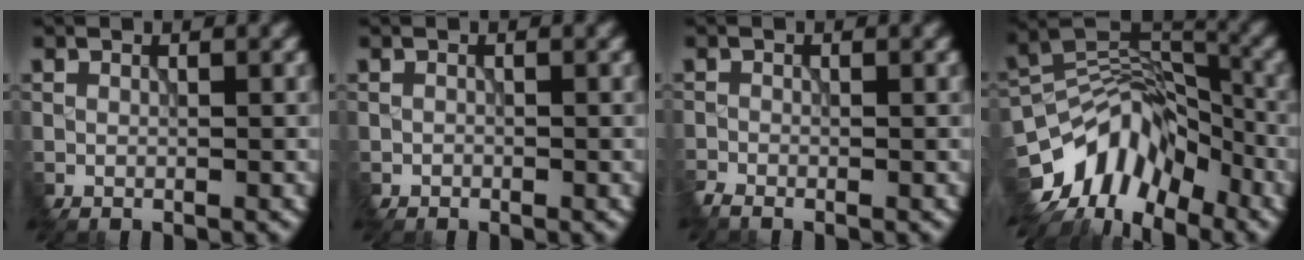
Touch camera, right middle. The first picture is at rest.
{"total": 0.7, "force": [-0.4, 0.2, -0.5], "torque": [0.011, -0.001, -0.008]}
{"total": 1.3, "force": [-1.3, 0.2, 0.1], "torque": [-0.006, -0.004, -0.030]}
{"total": 9.6, "force": [-6.7, 5.3, 4.3], "torque": [-0.058, 0.013, -0.129]}